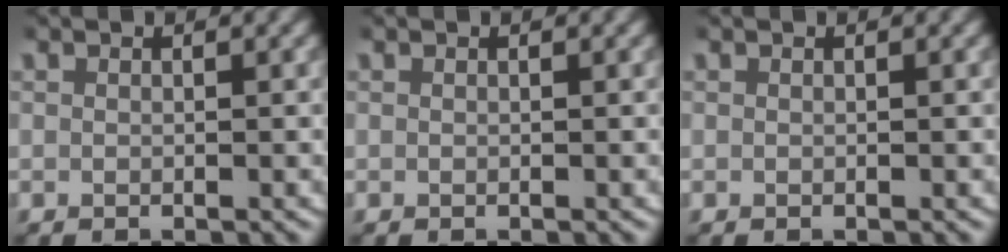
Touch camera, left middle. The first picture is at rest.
{"total": 0.0}
{"total": 0.0}